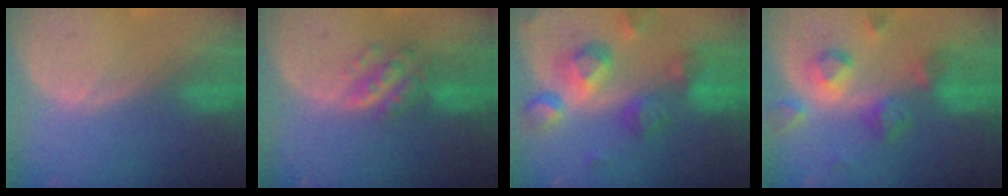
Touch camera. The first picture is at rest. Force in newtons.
{"total": 6.0, "press": 5.3, "slide": 2.8}
{"total": 10.4, "press": 9.3, "slide": 4.8}
{"total": 7.9, "press": 7.7, "slide": 2.0}